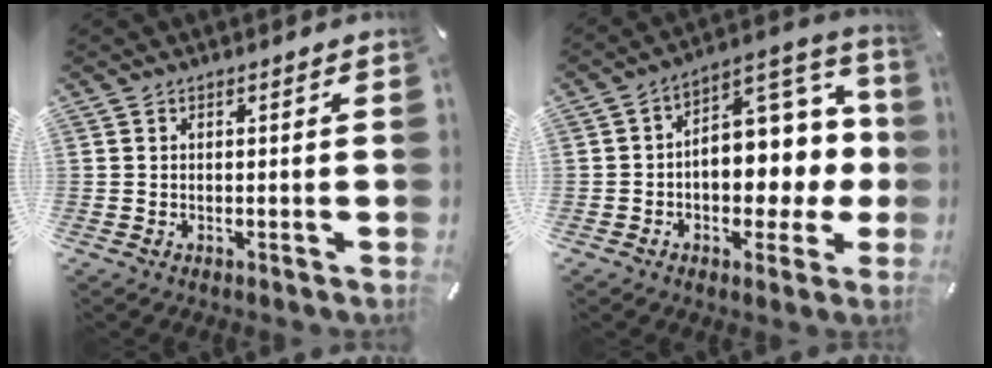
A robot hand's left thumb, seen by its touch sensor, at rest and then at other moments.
{"total": 12.9, "force": [1.0, 9.3, 8.9], "torque": [-0.097, -0.023, 0.024]}